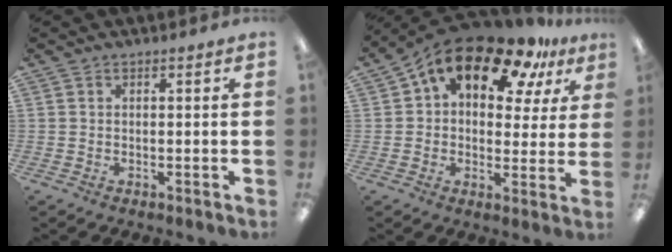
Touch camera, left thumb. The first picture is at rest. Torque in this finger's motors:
{"motor_torque": [0.41, 1.39, 1.39, -1.38, 0.16]}